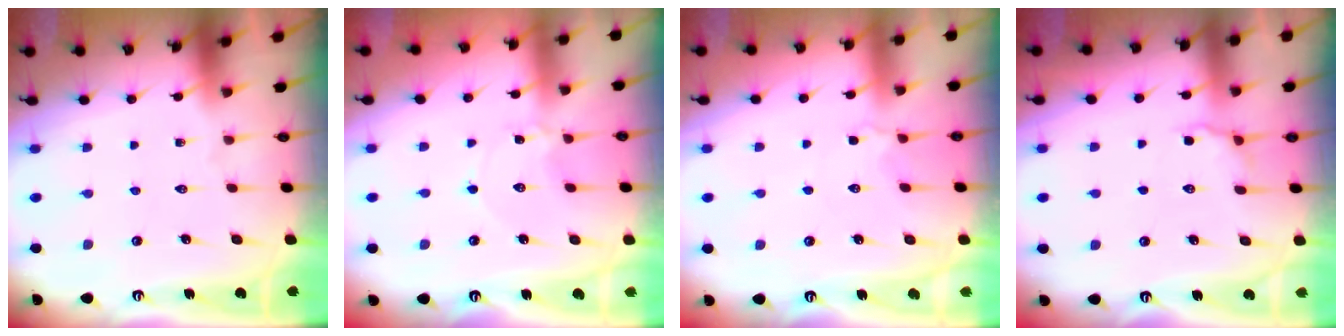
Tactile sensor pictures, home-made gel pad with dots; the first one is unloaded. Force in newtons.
{"total": 1.6, "press": 1.6, "slide": 0.1}
{"total": 1.3, "press": 1.2, "slide": 0.5}
{"total": 4.8, "press": 4.5, "slide": 1.7}